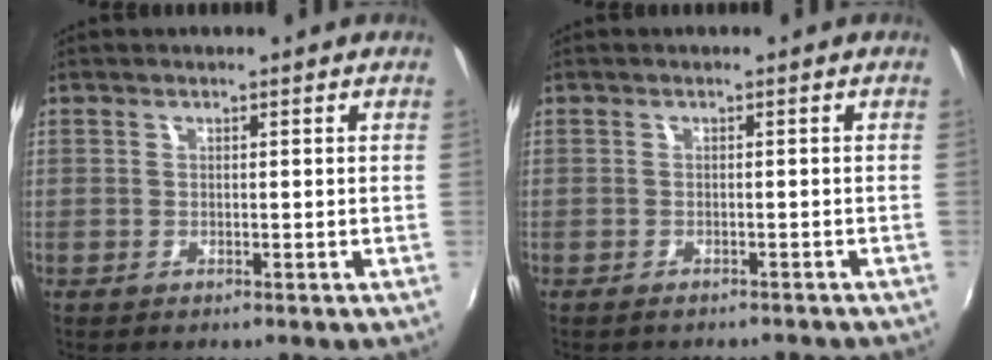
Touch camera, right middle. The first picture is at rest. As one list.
[{"total": 3.9, "force": [-3.5, 1.1, 1.2], "torque": [-0.024, -0.008, -0.042]}]